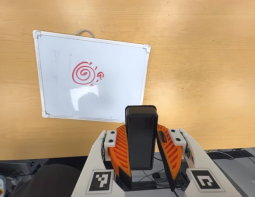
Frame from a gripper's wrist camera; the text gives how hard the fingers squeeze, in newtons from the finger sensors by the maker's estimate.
{"total": 6.8, "left": 6.0, "right": 7.6}